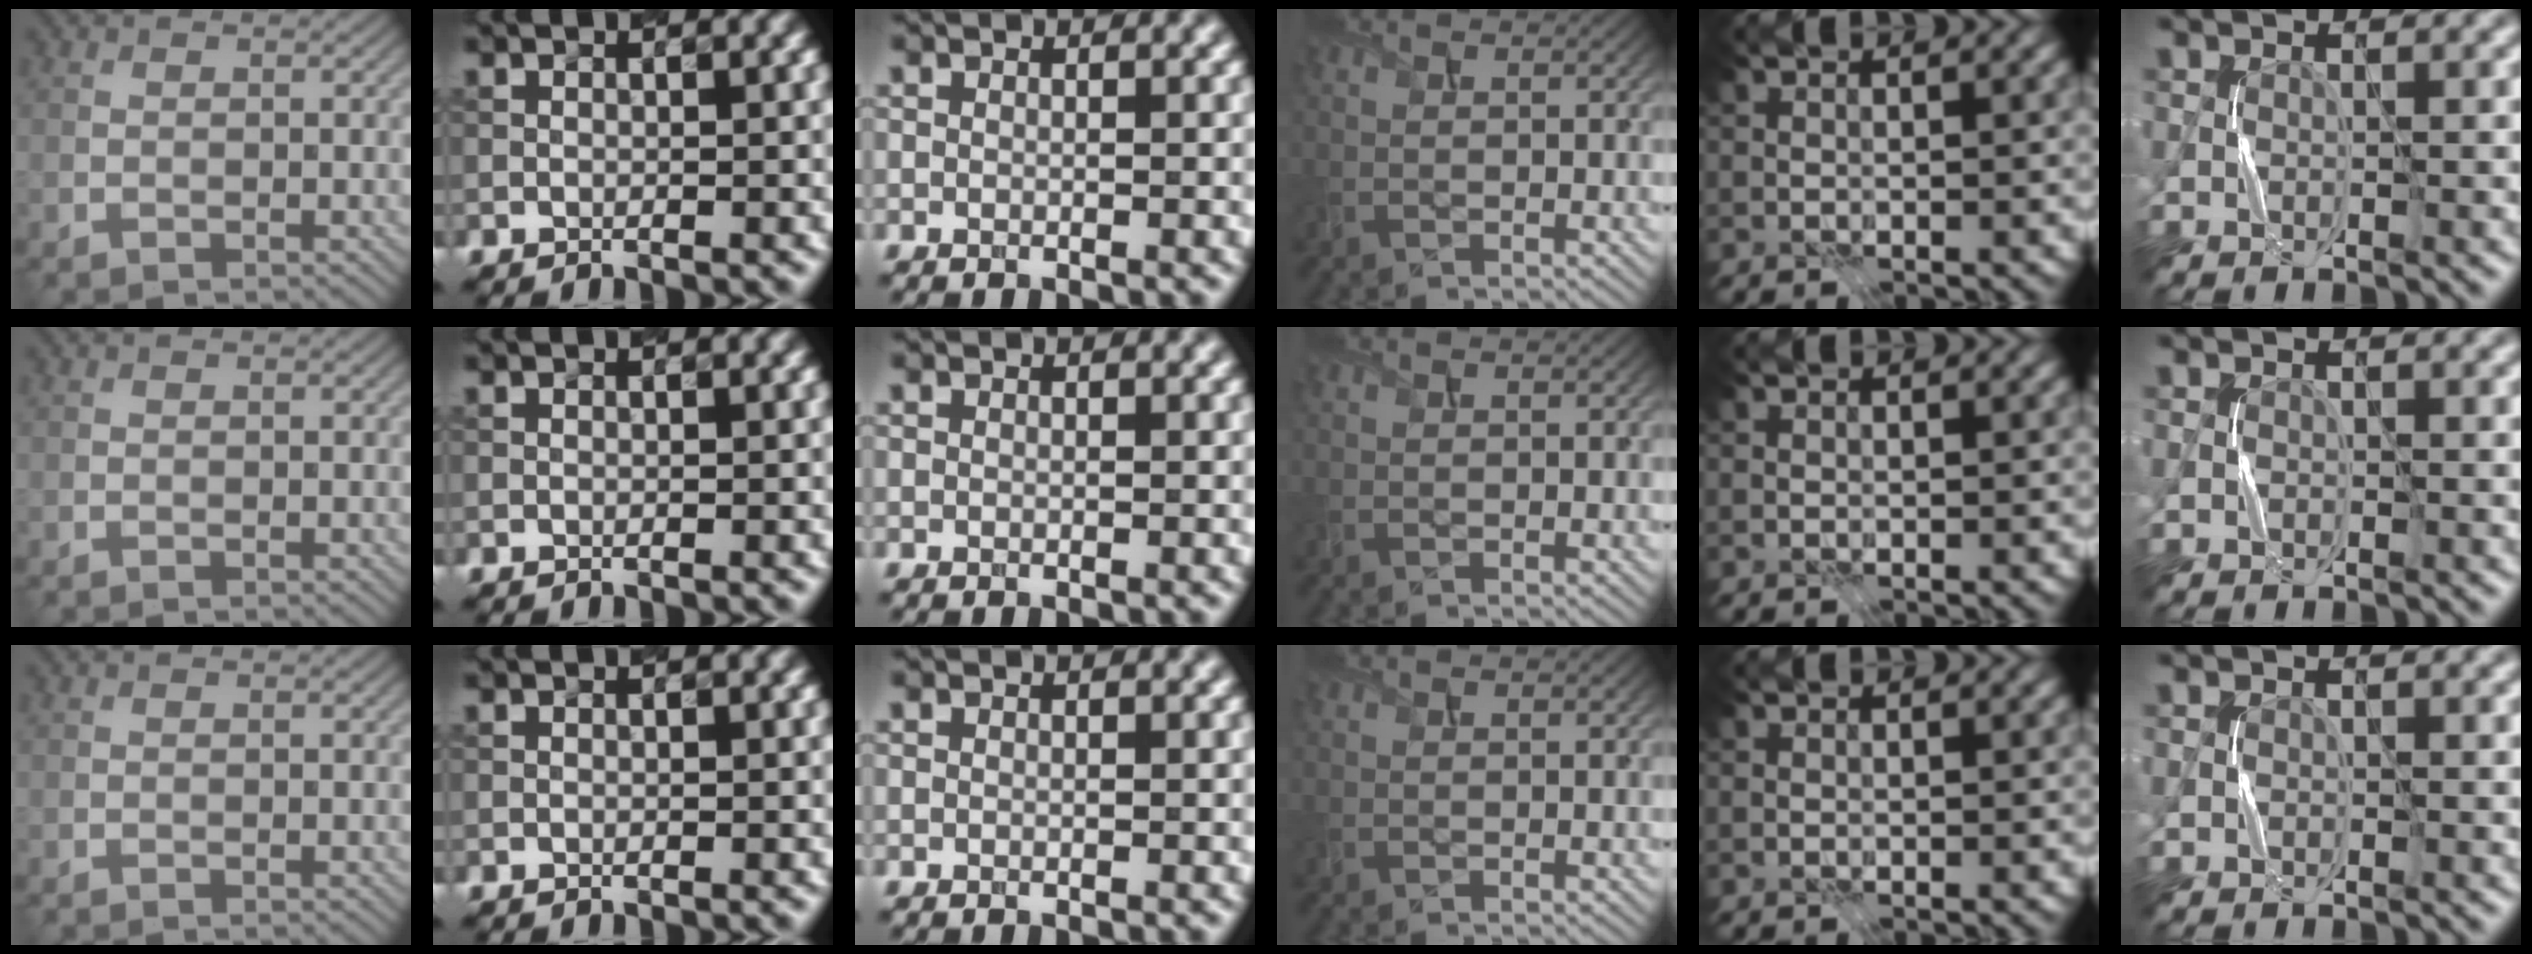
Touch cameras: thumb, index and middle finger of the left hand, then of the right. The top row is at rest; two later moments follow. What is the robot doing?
{"motion": "press", "object": "gel pad"}